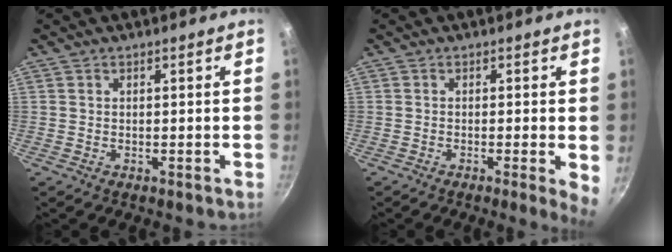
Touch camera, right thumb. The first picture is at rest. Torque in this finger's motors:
{"motor_torque": [-0.14, 0.49, -0.10, -0.18, 0.08]}